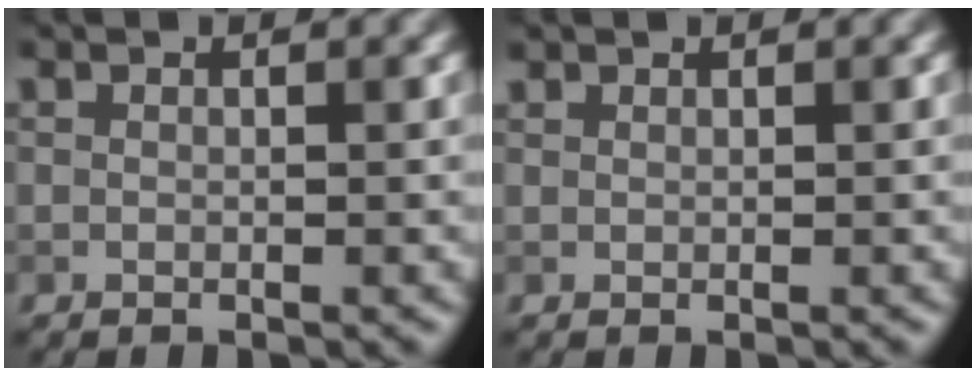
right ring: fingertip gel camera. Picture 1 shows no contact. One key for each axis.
{"total": 0.5, "fx": 0.5, "fy": 0.2, "fz": 0.0, "tx": 0.003, "ty": 0.002, "tz": 0.013}